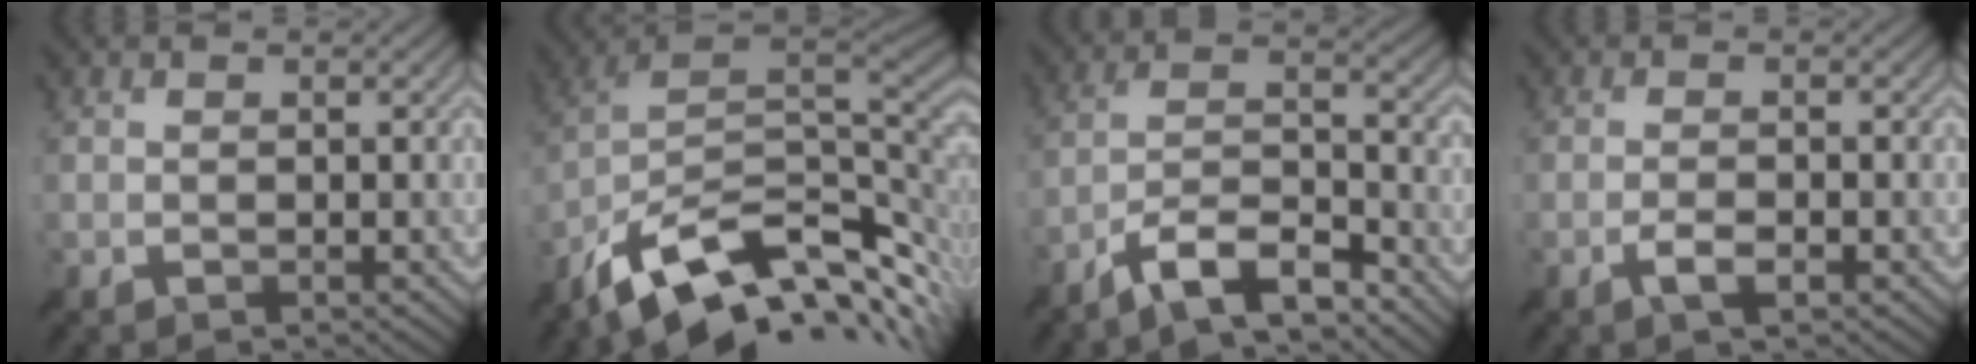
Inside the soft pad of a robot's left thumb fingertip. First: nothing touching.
{"total": 14.1, "force": [-6.0, 6.7, 10.8], "torque": [-0.226, -0.001, -0.107]}
{"total": 9.8, "force": [-7.4, 2.4, 5.9], "torque": [-0.100, 0.009, -0.142]}
{"total": 2.3, "force": [-1.2, 0.6, 1.9], "torque": [-0.033, 0.005, -0.025]}